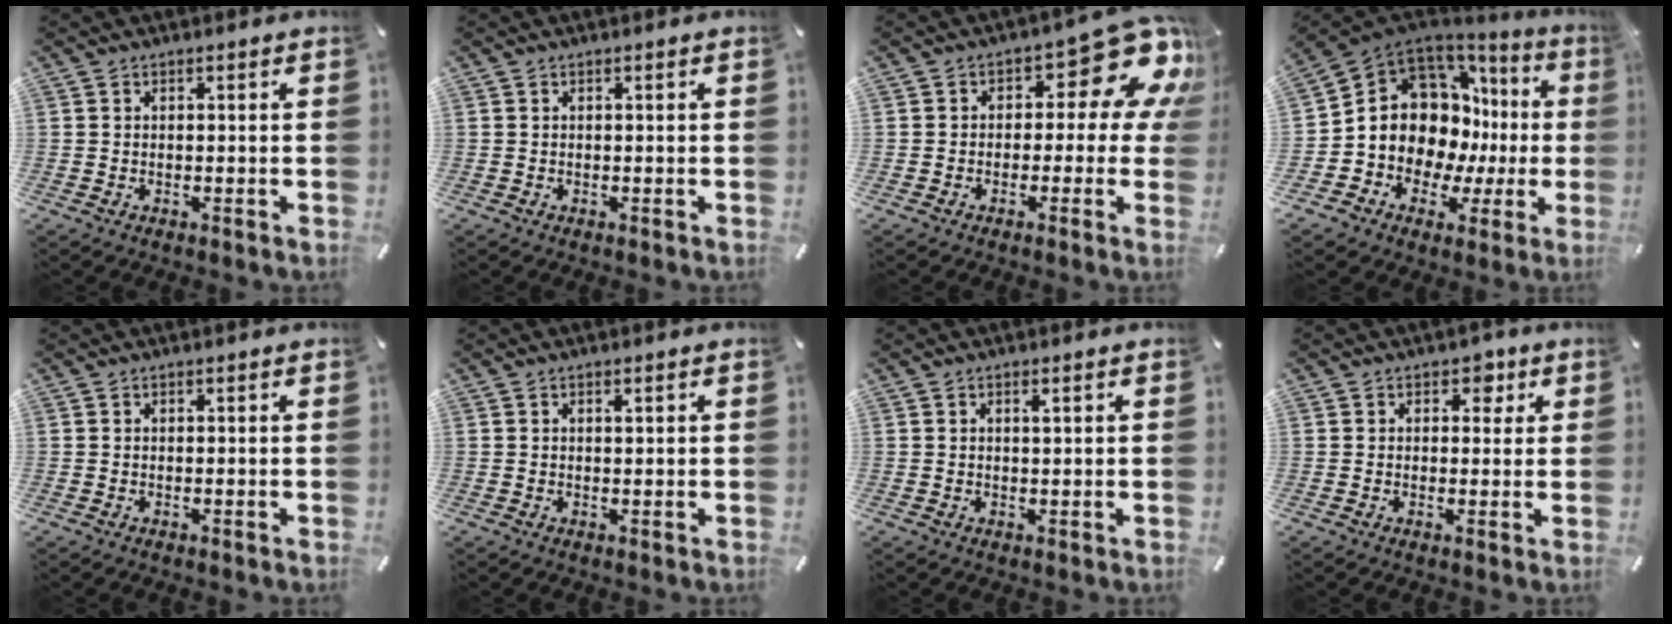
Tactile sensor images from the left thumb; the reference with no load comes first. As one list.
[{"total": 0.0}, {"total": 14.7, "force": [5.4, 7.4, 11.5], "torque": [-0.141, -0.037, 0.085]}, {"total": 13.2, "force": [2.0, 11.1, 6.9], "torque": [-0.114, -0.044, 0.047]}, {"total": 0.0}, {"total": 0.7, "force": [0.3, 0.3, 0.6], "torque": [-0.003, -0.002, 0.003]}, {"total": 1.1, "force": [0.4, 0.3, 0.9], "torque": [-0.018, 0.002, 0.006]}, {"total": 4.1, "force": [1.7, 3.0, 2.3], "torque": [-0.010, -0.006, 0.020]}]